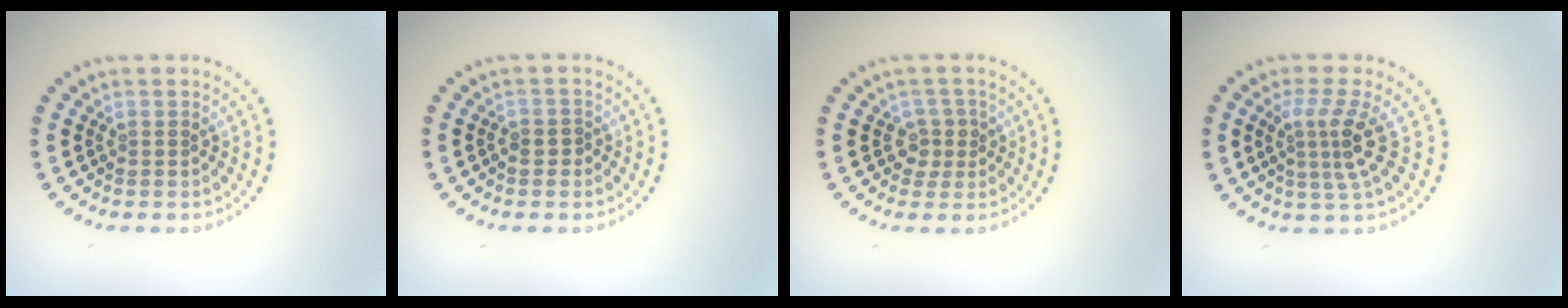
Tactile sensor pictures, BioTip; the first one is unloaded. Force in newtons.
{"total": 1.1, "press": 0.9, "slide": 0.7}
{"total": 1.9, "press": 1.5, "slide": 1.1}
{"total": 3.3, "press": 2.3, "slide": 2.3}